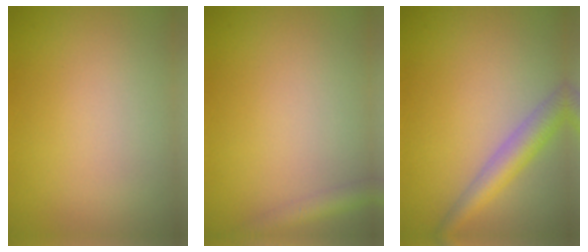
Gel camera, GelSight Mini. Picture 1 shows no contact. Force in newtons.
{"total": 2.4, "press": 2.4, "slide": 0.1}
{"total": 3.9, "press": 3.9, "slide": 0.1}